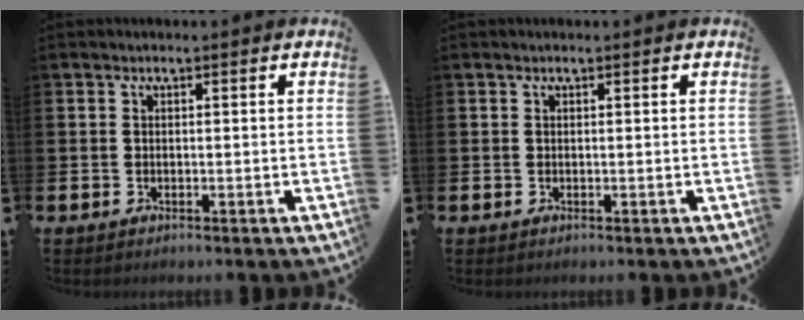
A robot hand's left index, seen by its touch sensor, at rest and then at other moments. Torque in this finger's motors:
{"motor_torque": [-0.06, -0.02, -0.14, 0.01]}